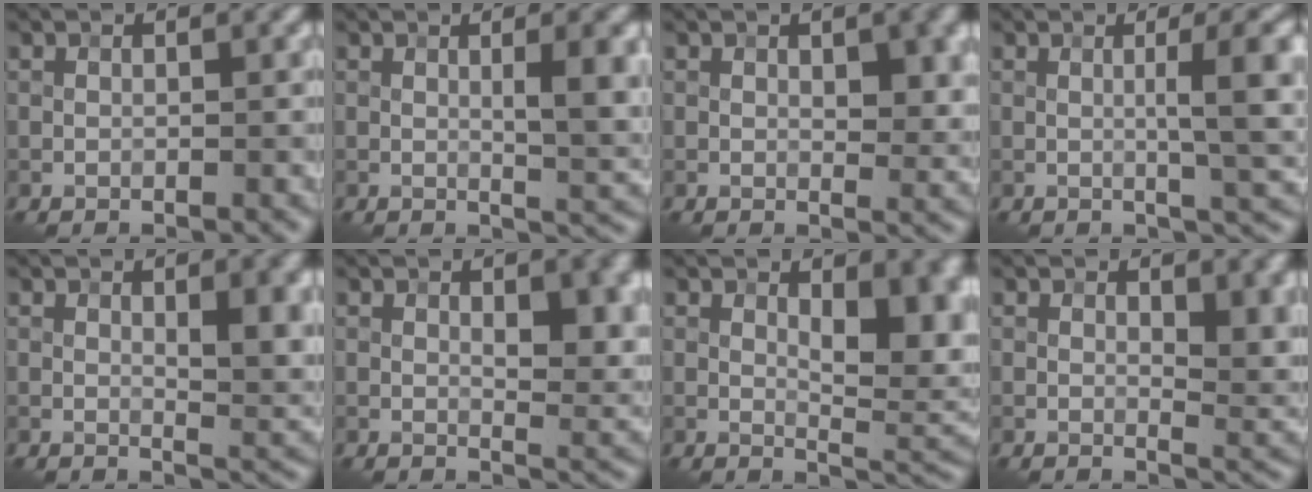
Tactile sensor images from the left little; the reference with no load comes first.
{"total": 4.9, "force": [0.6, 0.9, 4.8], "torque": [-0.069, 0.001, 0.010]}
{"total": 3.8, "force": [0.8, 1.6, 3.4], "torque": [-0.041, -0.001, 0.015]}
{"total": 5.8, "force": [0.2, 1.0, 5.7], "torque": [-0.081, 0.009, 0.004]}
{"total": 5.4, "force": [1.2, 1.6, 5.0], "torque": [-0.064, -0.002, 0.021]}
{"total": 5.9, "force": [1.4, 2.4, 5.2], "torque": [-0.064, -0.003, 0.026]}
{"total": 8.2, "force": [1.3, 3.4, 7.4], "torque": [-0.098, -0.001, 0.025]}
{"total": 5.1, "force": [1.3, 1.9, 4.5], "torque": [-0.056, -0.004, 0.022]}